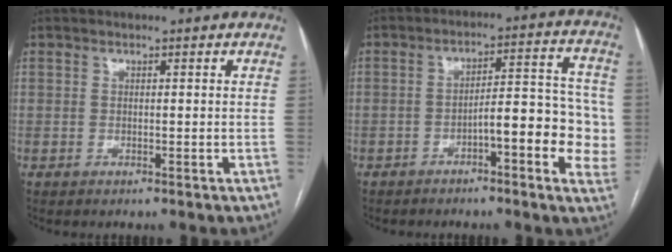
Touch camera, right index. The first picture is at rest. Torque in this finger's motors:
{"motor_torque": [1.60, -0.44, 0.79, 0.15]}